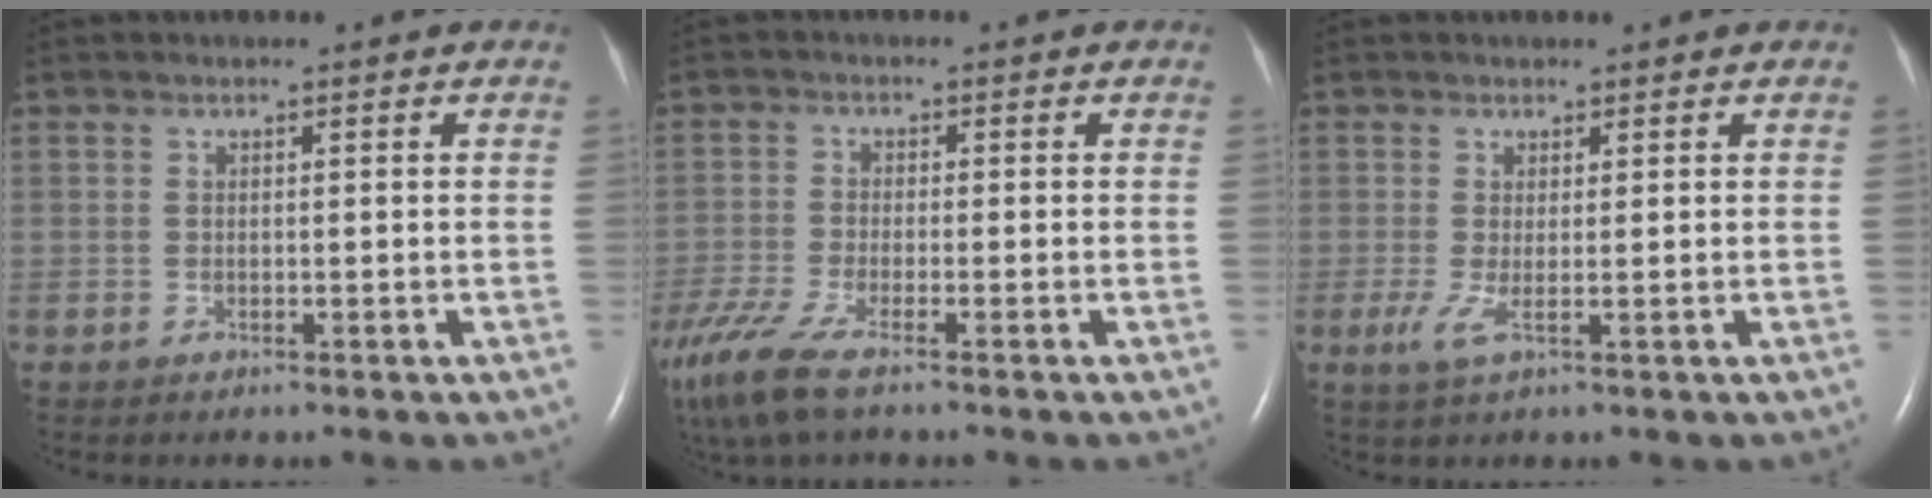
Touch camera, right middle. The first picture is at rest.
{"total": 8.9, "force": [-6.4, 1.6, 6.1], "torque": [-0.133, -0.022, -0.122]}
{"total": 2.3, "force": [-0.3, 0.2, 2.3], "torque": [-0.058, -0.009, -0.003]}